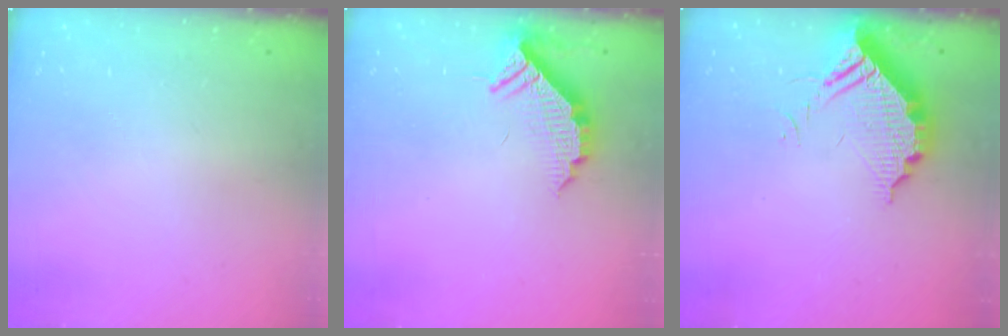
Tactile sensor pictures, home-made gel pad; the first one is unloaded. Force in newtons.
{"total": 9.6, "press": 9.6, "slide": 0.4}
{"total": 11.7, "press": 11.6, "slide": 1.1}